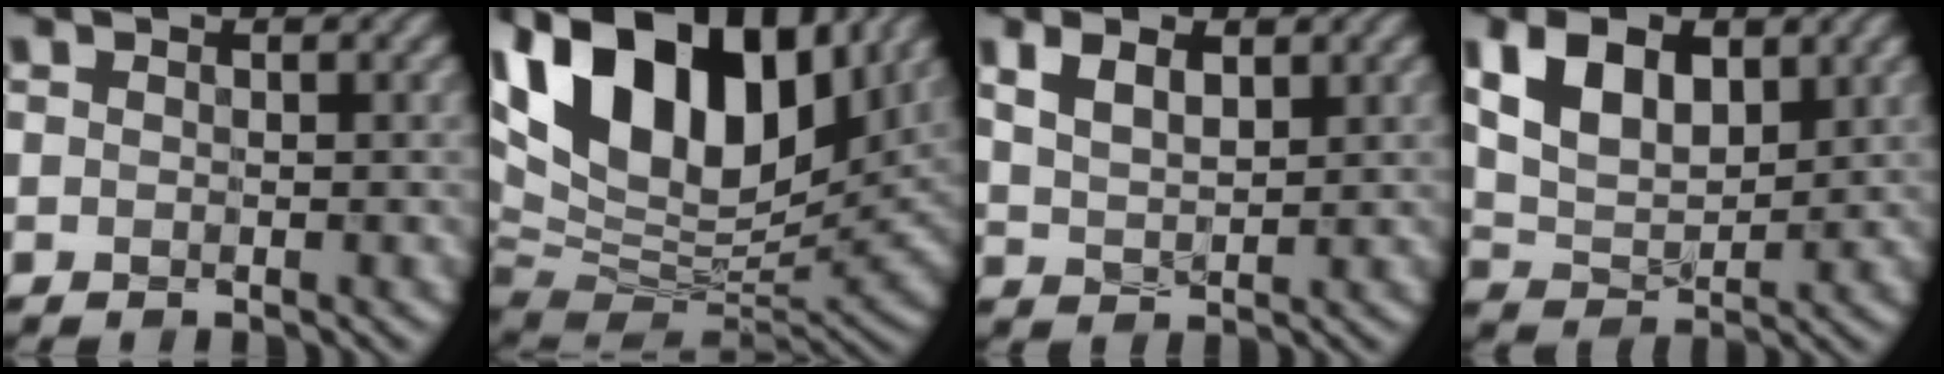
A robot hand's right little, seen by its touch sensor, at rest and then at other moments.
{"total": 17.8, "force": [7.1, 10.7, 12.4], "torque": [-0.240, 0.039, 0.117]}
{"total": 2.7, "force": [0.9, 1.3, 2.1], "torque": [-0.056, -0.003, 0.028]}
{"total": 6.2, "force": [2.0, 3.7, 4.6], "torque": [-0.099, -0.001, 0.042]}